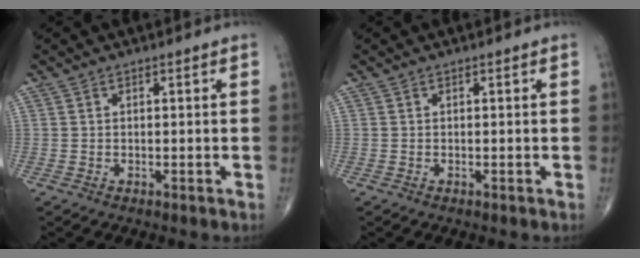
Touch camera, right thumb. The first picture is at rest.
{"total": 0.0}